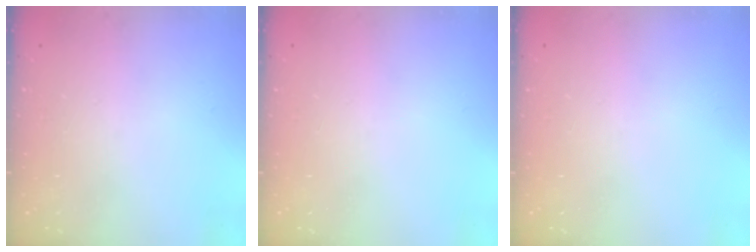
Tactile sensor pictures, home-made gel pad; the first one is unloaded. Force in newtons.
{"total": 0.0}
{"total": 0.0}